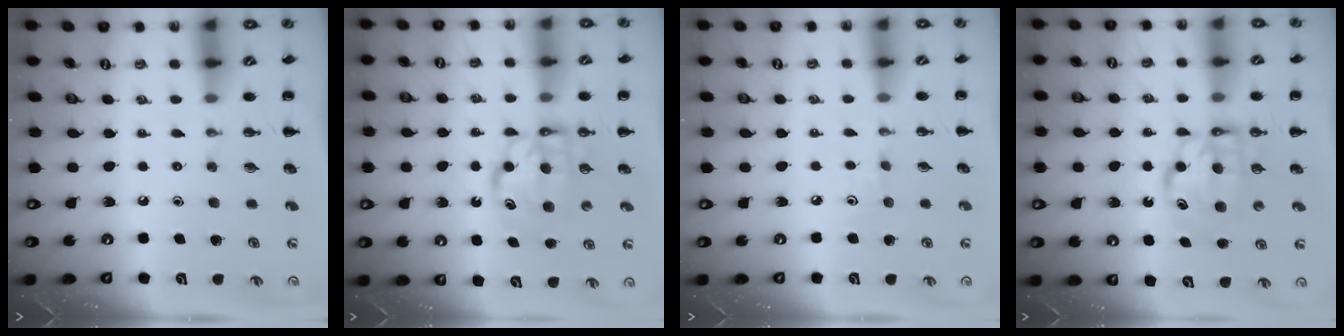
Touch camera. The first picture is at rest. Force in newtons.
{"total": 6.8, "press": 6.8, "slide": 0.6}
{"total": 2.7, "press": 2.5, "slide": 0.9}
{"total": 6.8, "press": 6.8, "slide": 0.6}